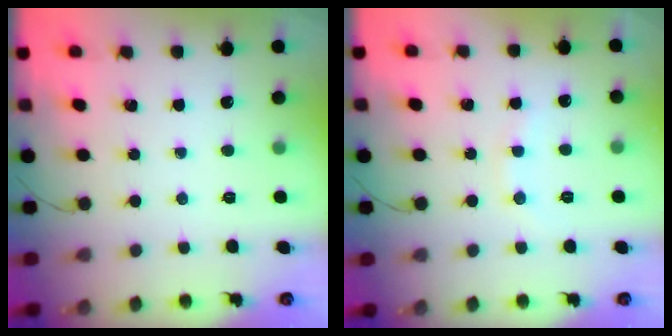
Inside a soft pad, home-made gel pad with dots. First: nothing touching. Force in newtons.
{"total": 5.2, "press": 5.1, "slide": 0.9}